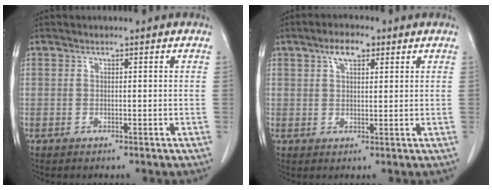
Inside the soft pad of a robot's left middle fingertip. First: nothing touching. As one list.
[{"total": 4.0, "force": [2.2, 1.6, 2.9], "torque": [-0.058, 0.011, 0.040]}]